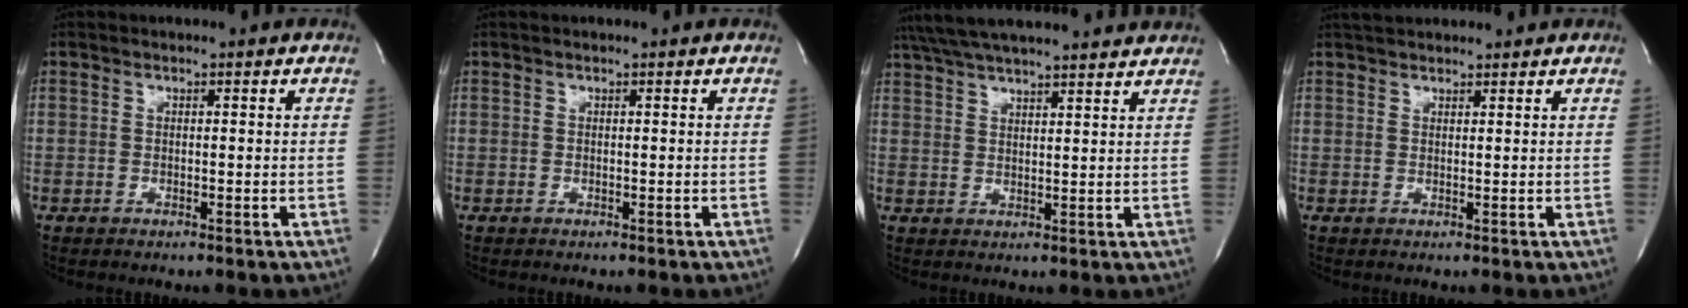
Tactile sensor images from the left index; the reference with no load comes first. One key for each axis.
{"total": 0.0}
{"total": 18.7, "fx": 16.9, "fy": 1.9, "fz": 7.9, "tx": -0.142, "ty": 0.047, "tz": 0.244}
{"total": 4.9, "fx": 4.6, "fy": 1.0, "fz": 1.5, "tx": -0.026, "ty": 0.034, "tz": 0.070}